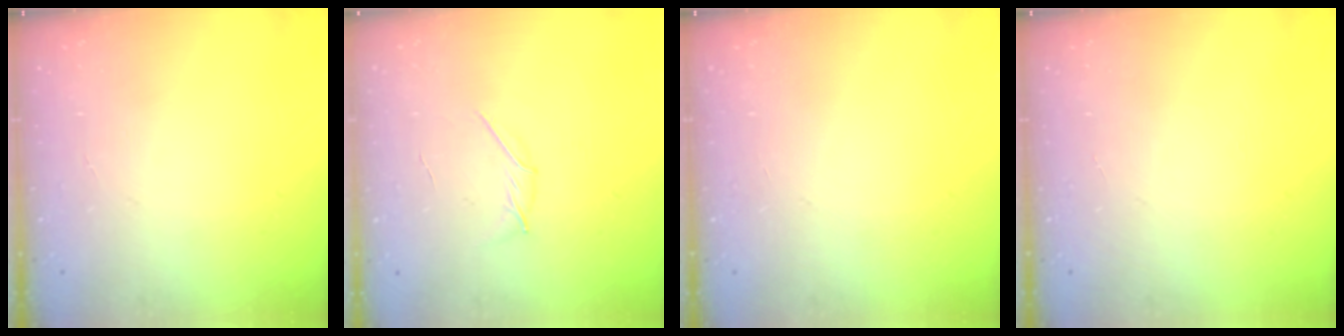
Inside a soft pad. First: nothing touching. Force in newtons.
{"total": 3.3, "press": 3.2, "slide": 0.8}
{"total": 0.0}
{"total": 0.0}